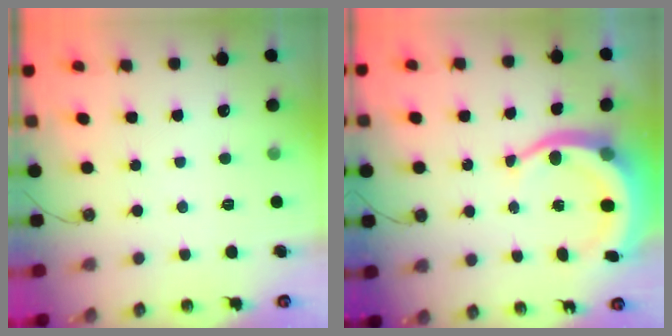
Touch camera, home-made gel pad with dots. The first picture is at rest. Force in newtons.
{"total": 10.2, "press": 10.1, "slide": 1.8}